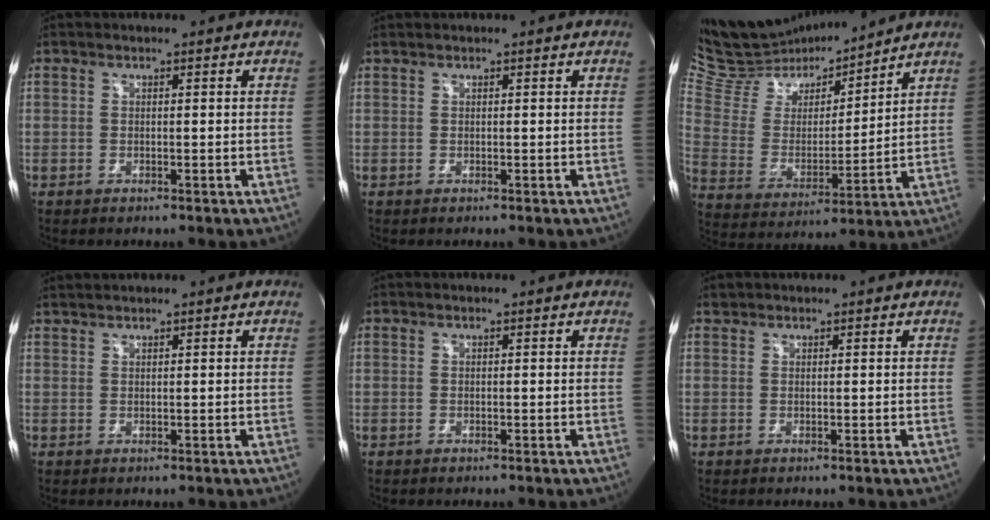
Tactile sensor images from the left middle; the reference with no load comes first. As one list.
[{"total": 0.0}, {"total": 17.3, "force": [16.2, 3.7, 4.6], "torque": [-0.089, -0.006, 0.295]}, {"total": 1.8, "force": [1.7, -0.2, 0.4], "torque": [-0.009, 0.013, 0.038]}, {"total": 0.0}, {"total": 0.7, "force": [0.6, 0.4, -0.1], "torque": [0.000, 0.008, 0.010]}]